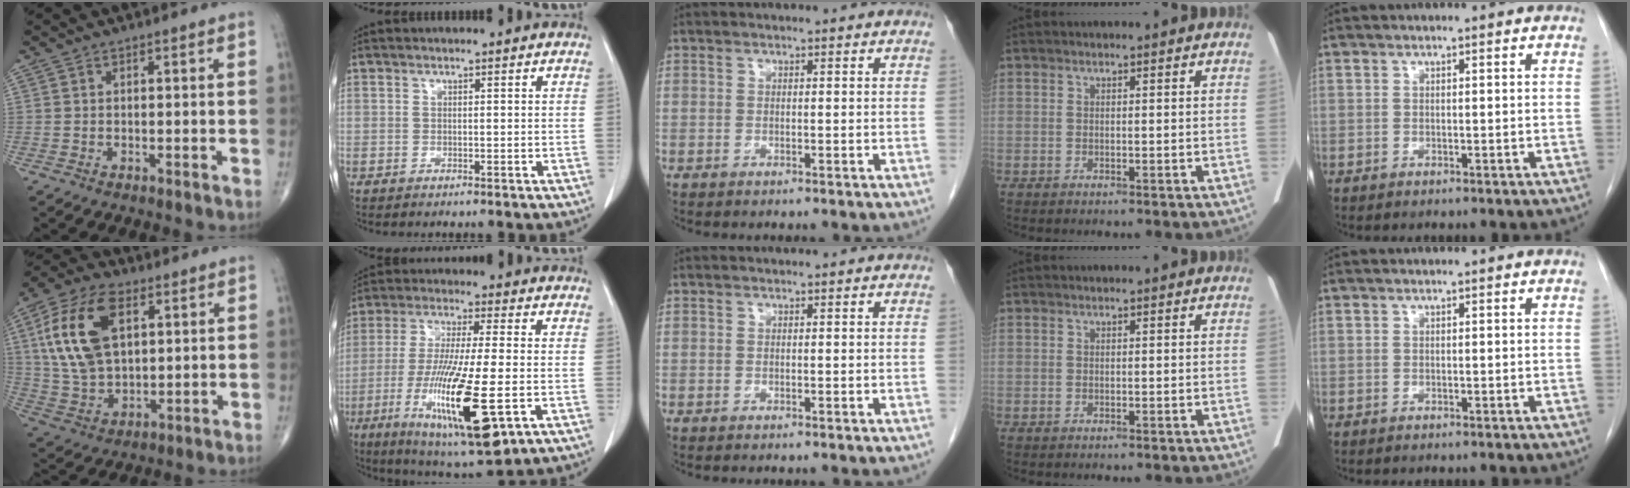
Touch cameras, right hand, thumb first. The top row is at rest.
{"thumb": {"total": 18.1, "force": [5.5, 10.3, 13.8], "torque": [-0.259, -0.005, 0.106]}, "index": {"total": 19.0, "force": [-6.0, 2.6, 17.8], "torque": [-0.354, -0.045, -0.098]}}